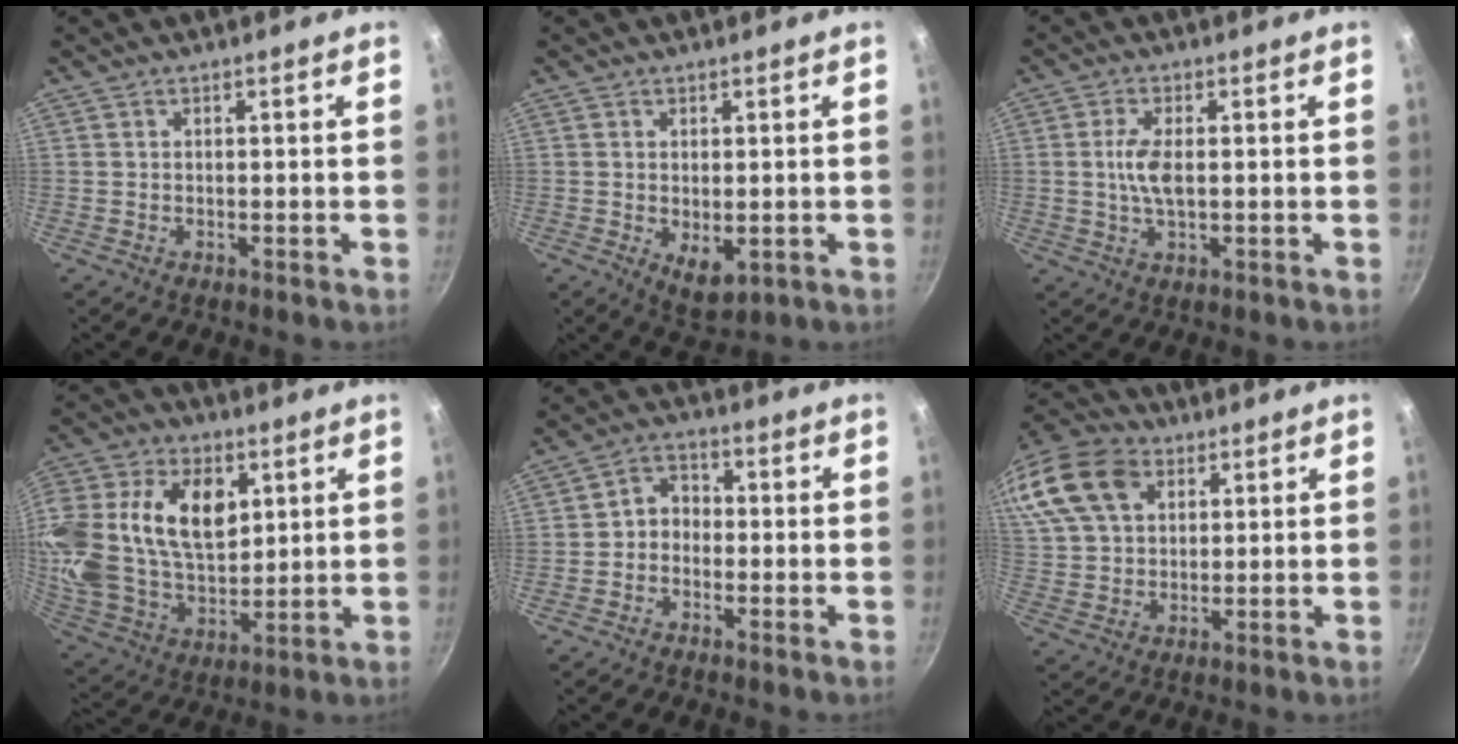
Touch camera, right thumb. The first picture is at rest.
{"total": 5.2, "force": [-0.6, 3.0, 4.2], "torque": [-0.057, -0.014, 0.001]}
{"total": 5.3, "force": [0.3, 2.2, 4.8], "torque": [-0.101, 0.001, 0.002]}
{"total": 28.2, "force": [7.9, 18.8, 19.4], "torque": [-0.415, 0.018, 0.142]}
{"total": 4.4, "force": [-0.9, 3.6, 2.4], "torque": [-0.018, 0.021, -0.030]}
{"total": 21.3, "force": [9.0, 14.9, 12.3], "torque": [-0.270, 0.025, 0.165]}